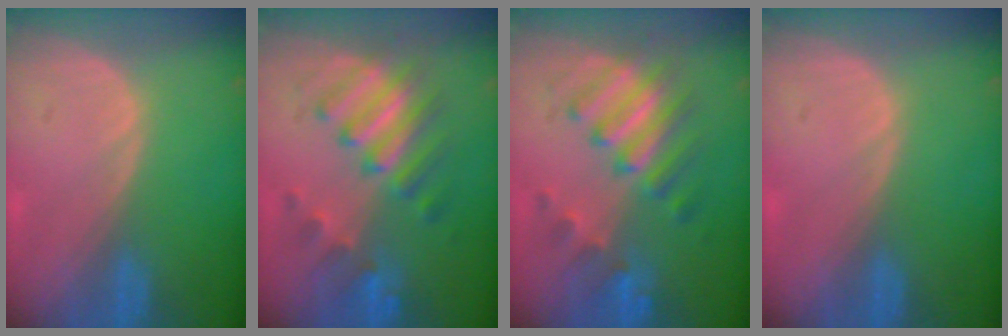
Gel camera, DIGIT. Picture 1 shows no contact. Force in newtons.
{"total": 7.7, "press": 7.7, "slide": 0.7}
{"total": 7.7, "press": 7.7, "slide": 0.7}
{"total": 0.0}